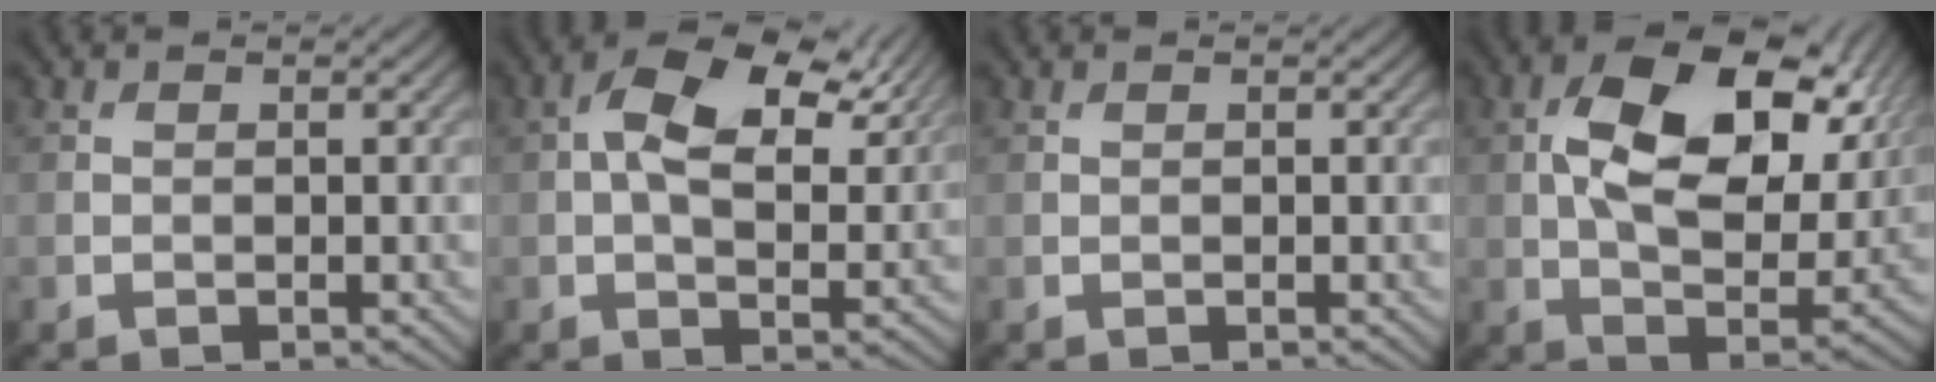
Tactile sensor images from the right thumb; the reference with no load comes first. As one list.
[{"total": 10.8, "force": [3.4, 5.8, 8.5], "torque": [-0.158, 0.002, 0.051]}, {"total": 0.0}, {"total": 15.1, "force": [4.4, 8.2, 11.8], "torque": [-0.210, -0.007, 0.082]}]